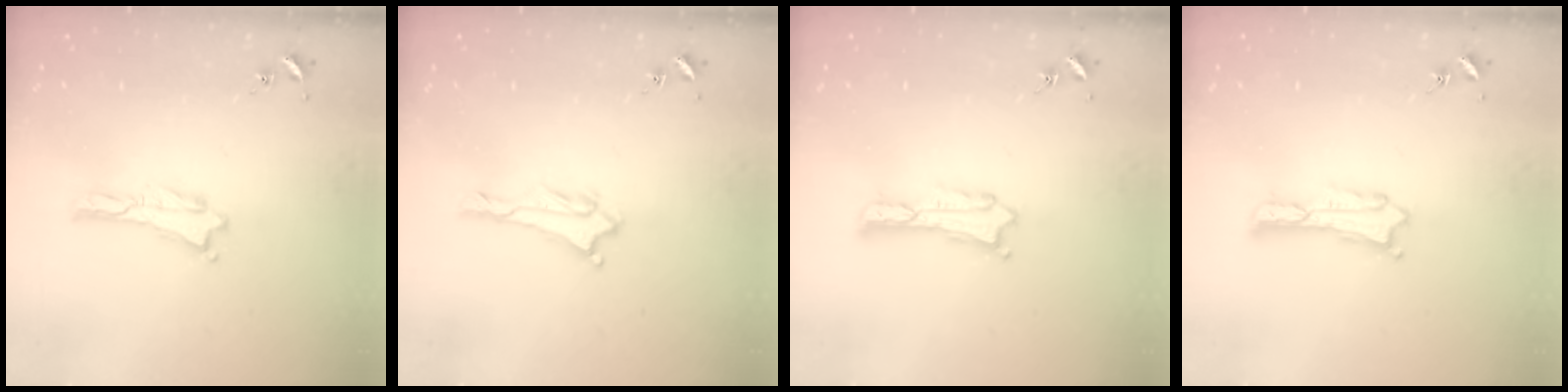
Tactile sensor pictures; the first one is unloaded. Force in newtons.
{"total": 1.4, "press": 1.4, "slide": 0.2}
{"total": 0.6, "press": 0.6, "slide": 0.2}
{"total": 0.6, "press": 0.6, "slide": 0.2}